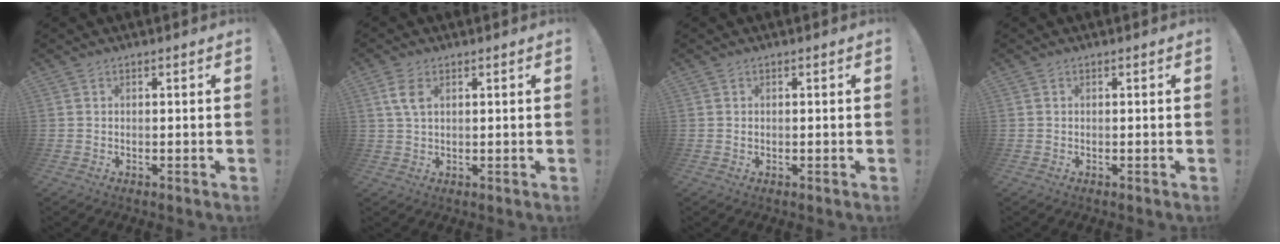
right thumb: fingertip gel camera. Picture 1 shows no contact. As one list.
[{"total": 5.4, "force": [1.9, 3.0, 4.1], "torque": [-0.081, -0.001, 0.035]}, {"total": 0.0}, {"total": 0.0}]